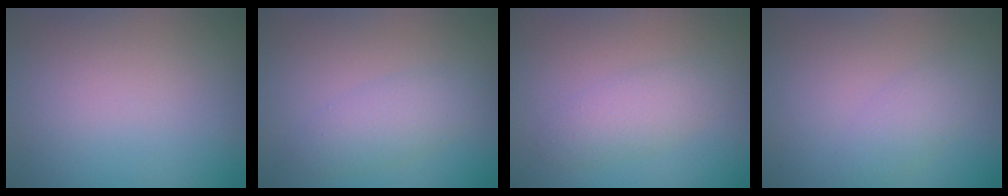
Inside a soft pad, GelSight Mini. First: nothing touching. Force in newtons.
{"total": 2.5, "press": 2.5, "slide": 0.1}
{"total": 2.4, "press": 2.4, "slide": 0.2}
{"total": 2.0, "press": 2.0, "slide": 0.1}